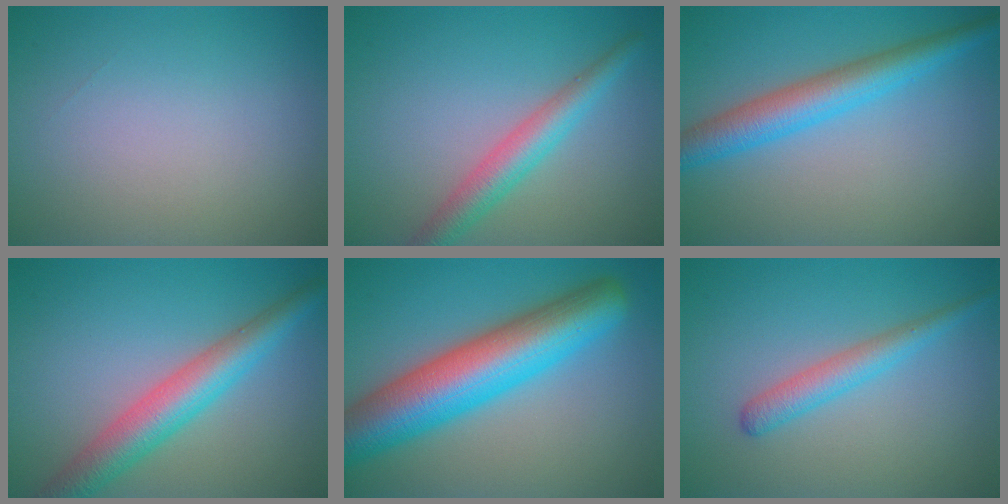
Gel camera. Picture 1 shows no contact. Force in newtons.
{"total": 3.7, "press": 3.7, "slide": 0.1}
{"total": 5.0, "press": 5.0, "slide": 0.2}
{"total": 5.7, "press": 5.6, "slide": 0.2}
{"total": 10.7, "press": 10.7, "slide": 0.2}
{"total": 2.7, "press": 2.7, "slide": 0.0}